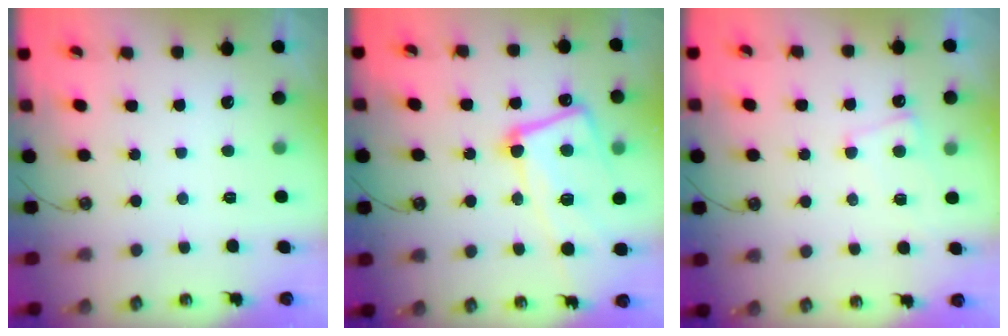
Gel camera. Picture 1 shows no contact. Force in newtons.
{"total": 15.3, "press": 15.3, "slide": 1.3}
{"total": 1.1, "press": 0.9, "slide": 0.5}